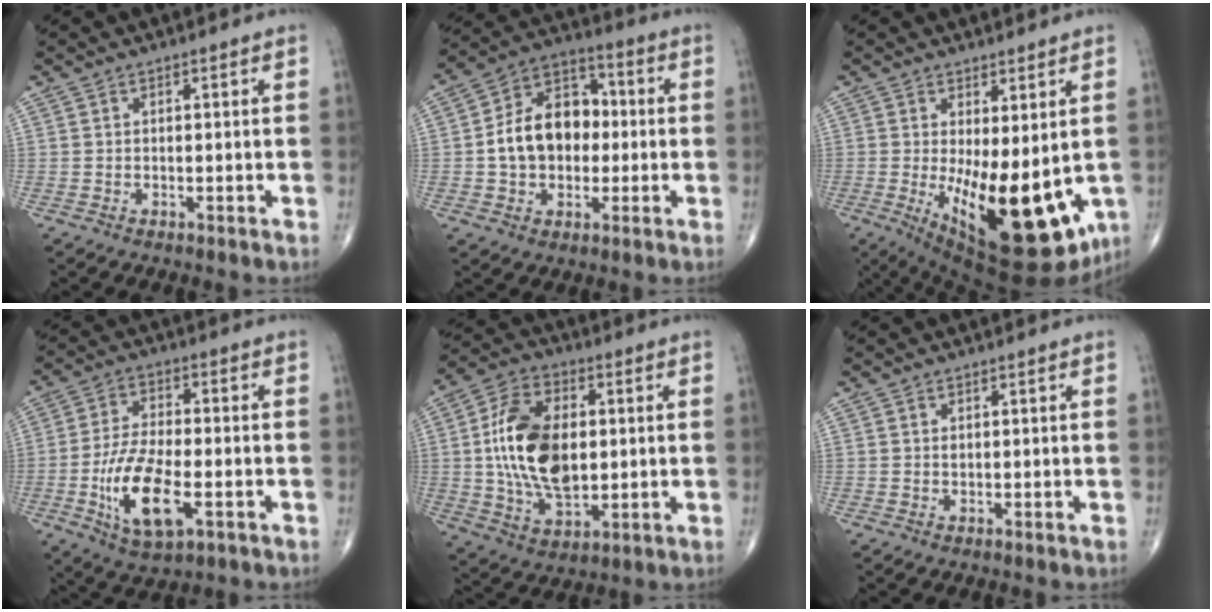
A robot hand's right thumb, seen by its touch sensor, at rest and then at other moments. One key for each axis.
{"total": 14.3, "fx": -0.5, "fy": 10.5, "fz": 9.8, "tx": -0.128, "ty": 0.034, "tz": -0.015}
{"total": 19.5, "fx": -3.4, "fy": 7.8, "fz": 17.5, "tx": -0.230, "ty": -0.037, "tz": -0.023}
{"total": 13.3, "fx": -4.0, "fy": 5.6, "fz": 11.4, "tx": -0.216, "ty": 0.006, "tz": -0.070}
{"total": 17.5, "fx": 1.2, "fy": 10.4, "fz": 14.0, "tx": -0.243, "ty": 0.002, "tz": 0.024}
{"total": 0.6, "fx": 0.2, "fy": 0.4, "fz": 0.4, "tx": -0.003, "ty": 0.001, "tz": 0.003}